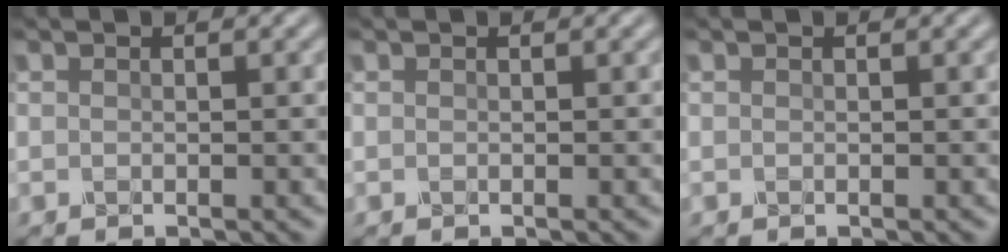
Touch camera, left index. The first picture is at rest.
{"total": 0.0}
{"total": 0.0}